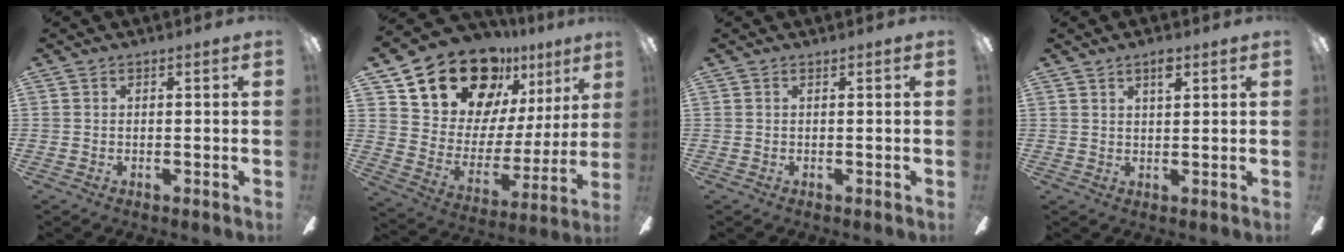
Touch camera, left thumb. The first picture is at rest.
{"total": 19.6, "force": [15.0, 10.2, 7.3], "torque": [-0.145, -0.099, 0.282]}
{"total": 0.0}
{"total": 3.3, "force": [2.2, 1.2, 2.1], "torque": [-0.031, -0.002, 0.035]}